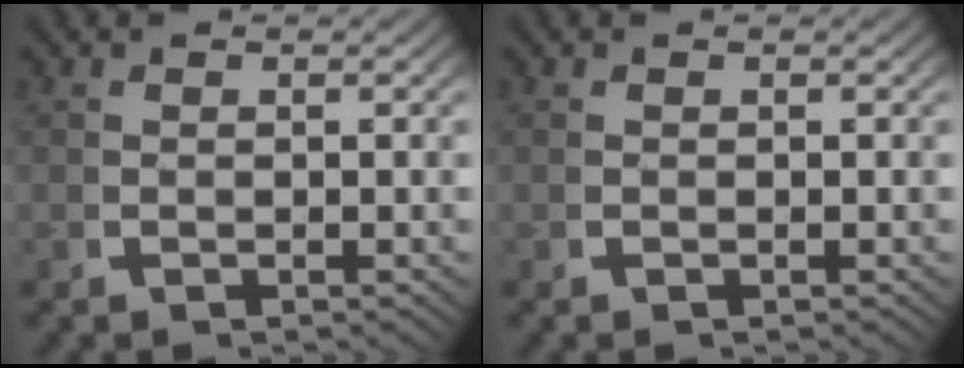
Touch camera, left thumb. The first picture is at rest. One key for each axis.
{"total": 0.0}